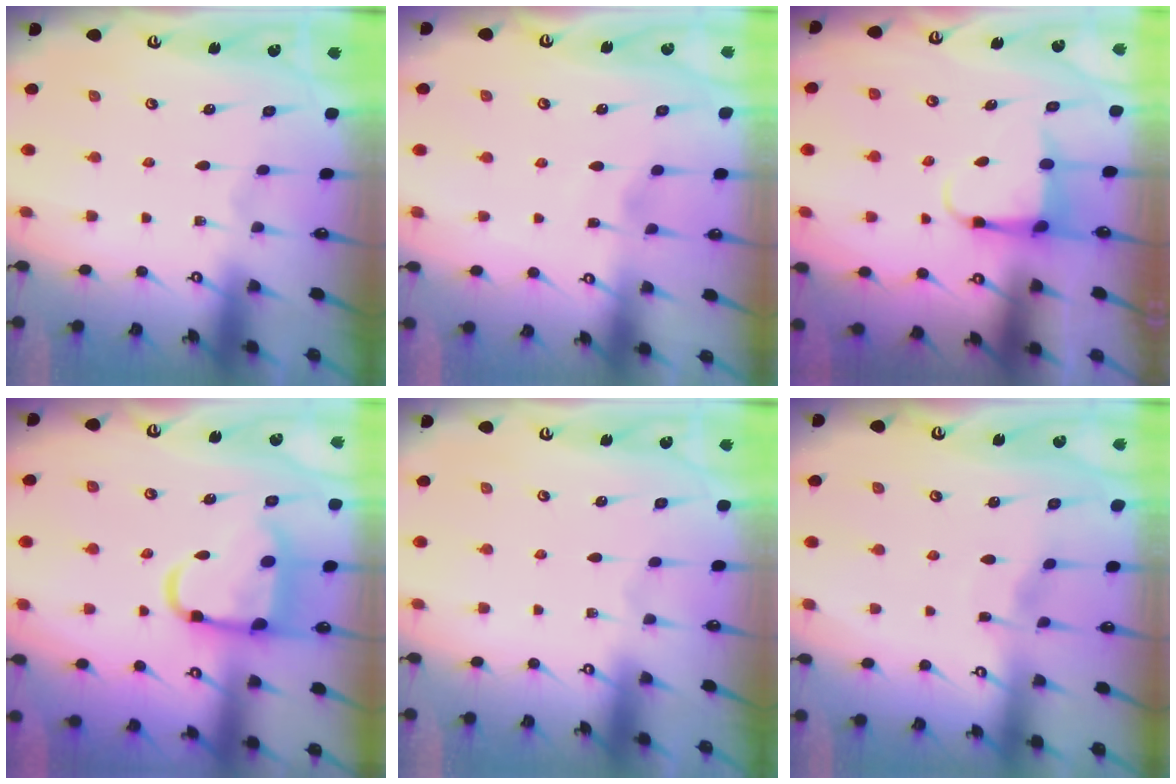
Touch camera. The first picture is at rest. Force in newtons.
{"total": 2.3, "press": 2.3, "slide": 0.3}
{"total": 4.0, "press": 4.0, "slide": 0.4}
{"total": 12.6, "press": 12.5, "slide": 1.5}
{"total": 0.0}
{"total": 2.7, "press": 2.7, "slide": 0.3}